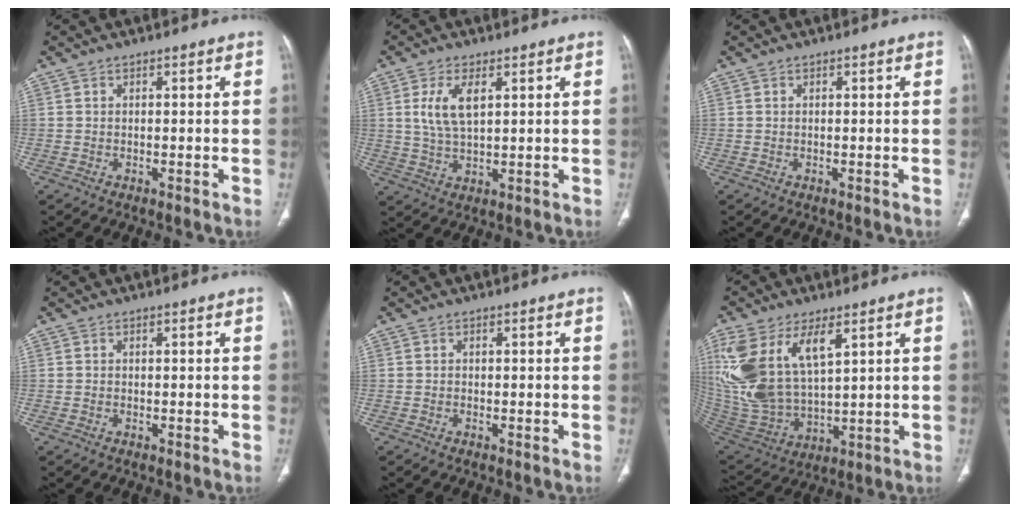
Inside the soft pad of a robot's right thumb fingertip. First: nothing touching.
{"total": 7.0, "force": [2.2, 3.1, 5.8], "torque": [-0.122, -0.007, 0.048]}
{"total": 0.0}
{"total": 0.0}
{"total": 0.0}
{"total": 19.4, "force": [7.7, 9.7, 14.9], "torque": [-0.310, -0.023, 0.165]}